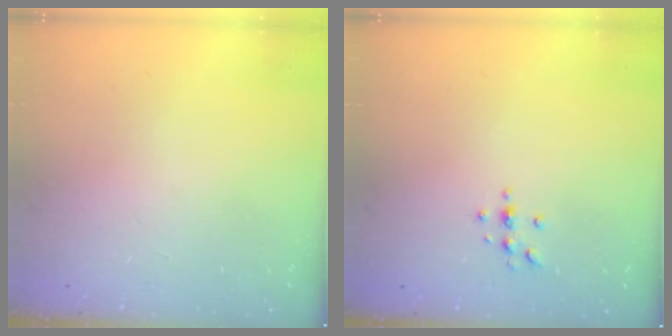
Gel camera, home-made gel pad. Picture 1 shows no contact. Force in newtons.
{"total": 3.9, "press": 3.8, "slide": 0.5}